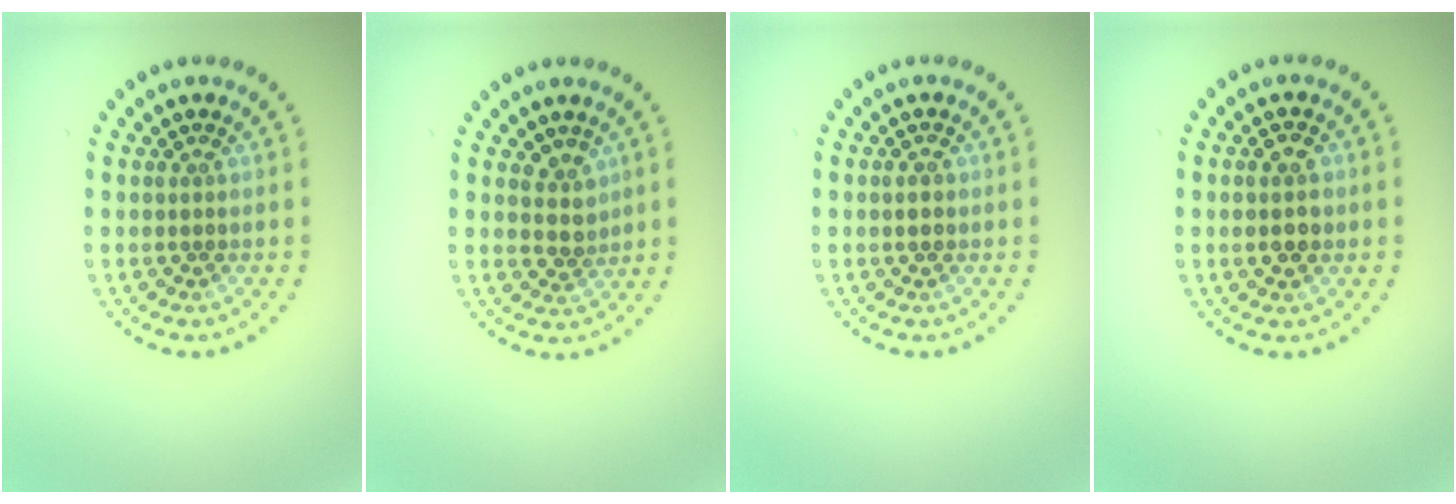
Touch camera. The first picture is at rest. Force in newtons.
{"total": 2.0, "press": 1.6, "slide": 1.2}
{"total": 1.4, "press": 1.4, "slide": 0.1}
{"total": 2.9, "press": 2.9, "slide": 0.2}